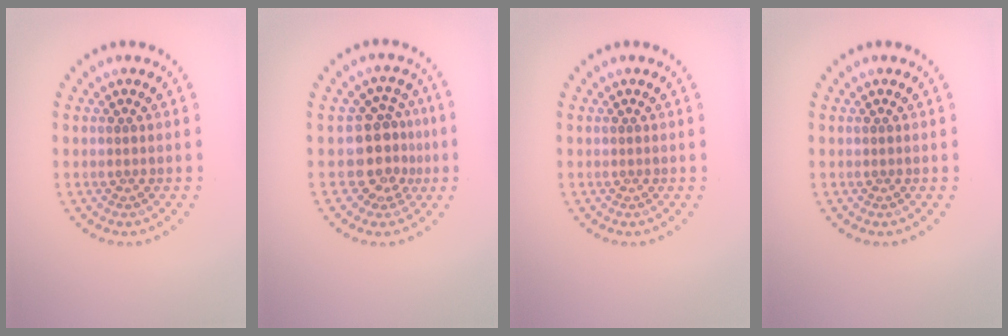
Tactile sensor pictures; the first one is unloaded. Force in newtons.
{"total": 3.7, "press": 3.1, "slide": 2.1}
{"total": 0.0}
{"total": 0.0}